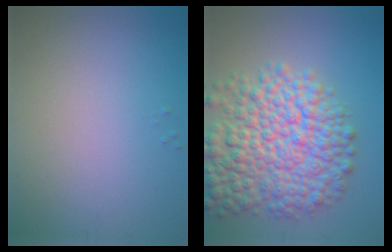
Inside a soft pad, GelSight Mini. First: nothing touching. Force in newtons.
{"total": 10.3, "press": 10.3, "slide": 0.4}